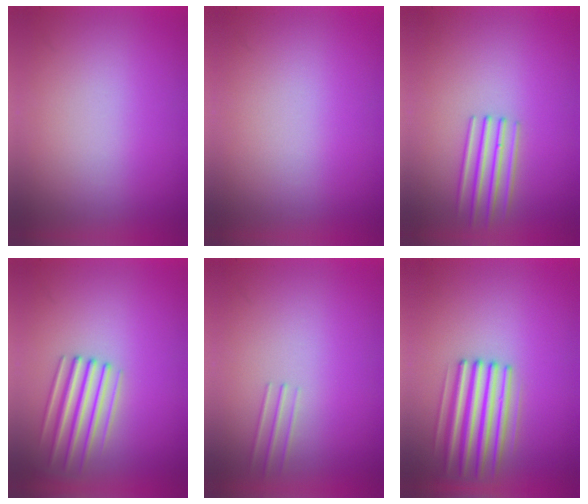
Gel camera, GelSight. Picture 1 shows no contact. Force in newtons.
{"total": 0.0}
{"total": 2.7}
{"total": 1.6}
{"total": 1.0}
{"total": 4.7}